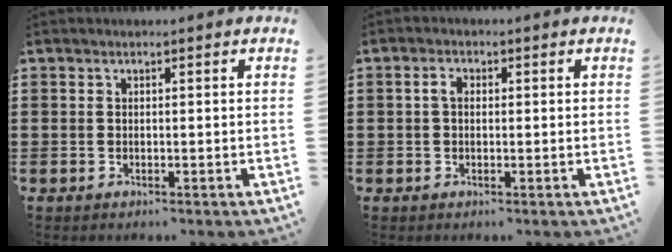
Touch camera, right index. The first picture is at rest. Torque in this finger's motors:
{"motor_torque": [0.35, -0.28, 0.22, 0.06]}